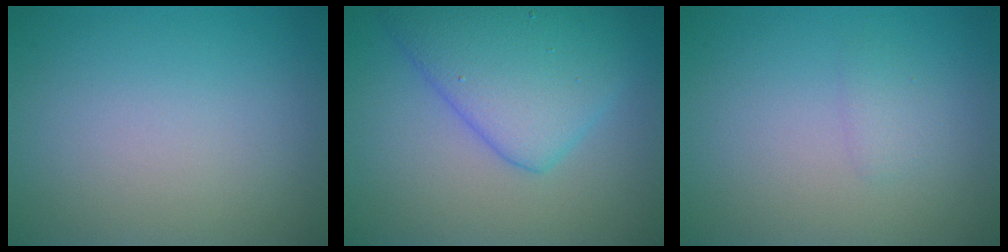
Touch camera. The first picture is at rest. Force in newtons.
{"total": 6.8, "press": 6.8, "slide": 0.4}
{"total": 0.9, "press": 0.9, "slide": 0.1}